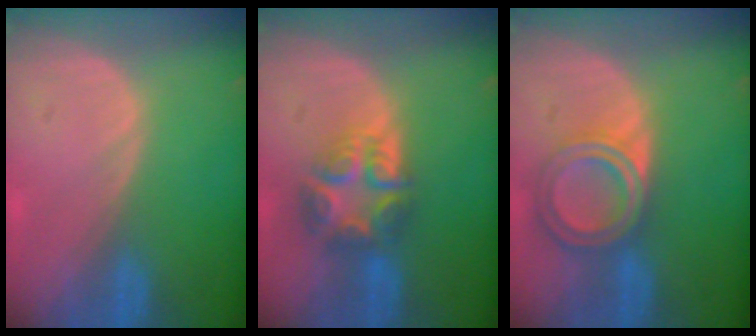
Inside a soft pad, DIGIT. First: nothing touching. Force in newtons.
{"total": 7.7, "press": 6.7, "slide": 3.8}
{"total": 6.8, "press": 6.0, "slide": 3.1}